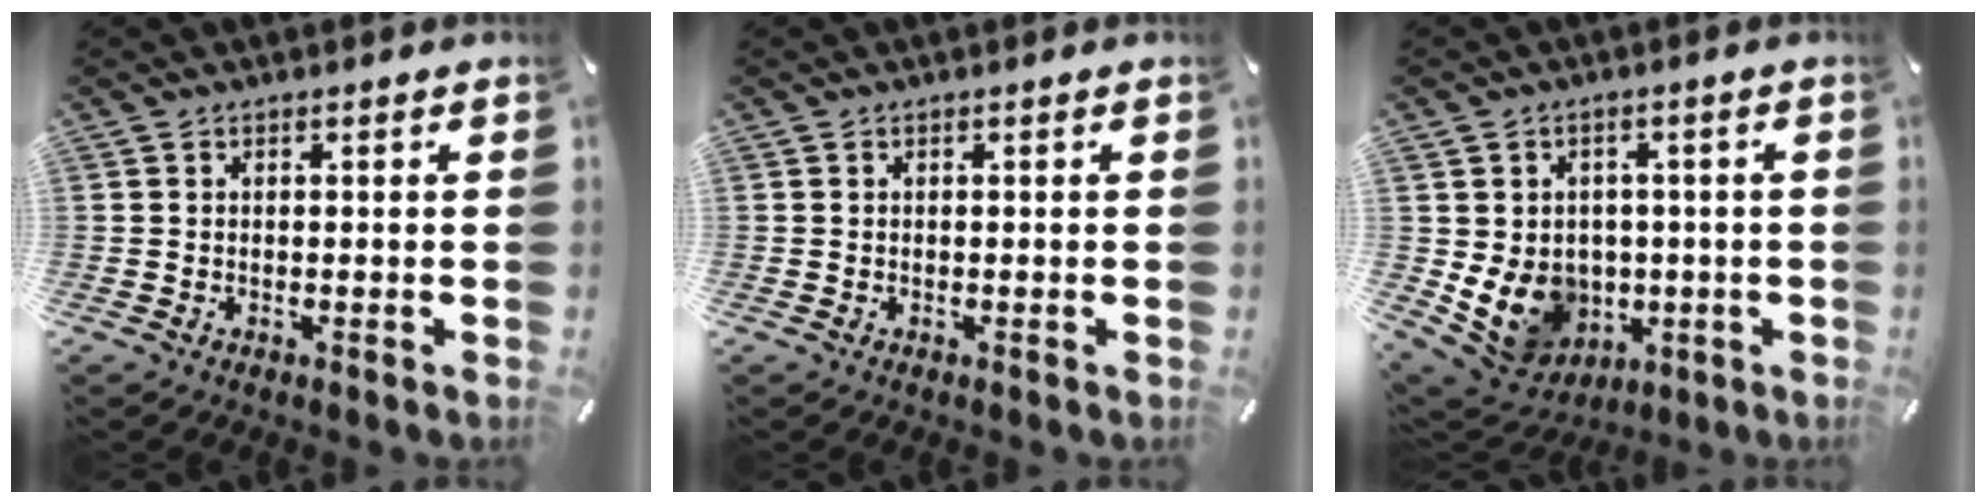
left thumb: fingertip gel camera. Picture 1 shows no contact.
{"total": 0.0}
{"total": 10.5, "force": [-1.2, 9.5, 4.4], "torque": [-0.105, -0.009, -0.013]}